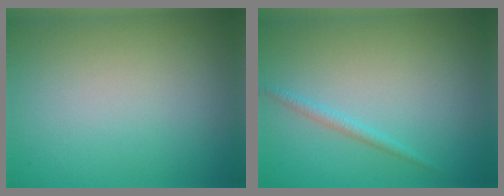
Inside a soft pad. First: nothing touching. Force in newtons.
{"total": 1.1, "press": 1.1, "slide": 0.1}